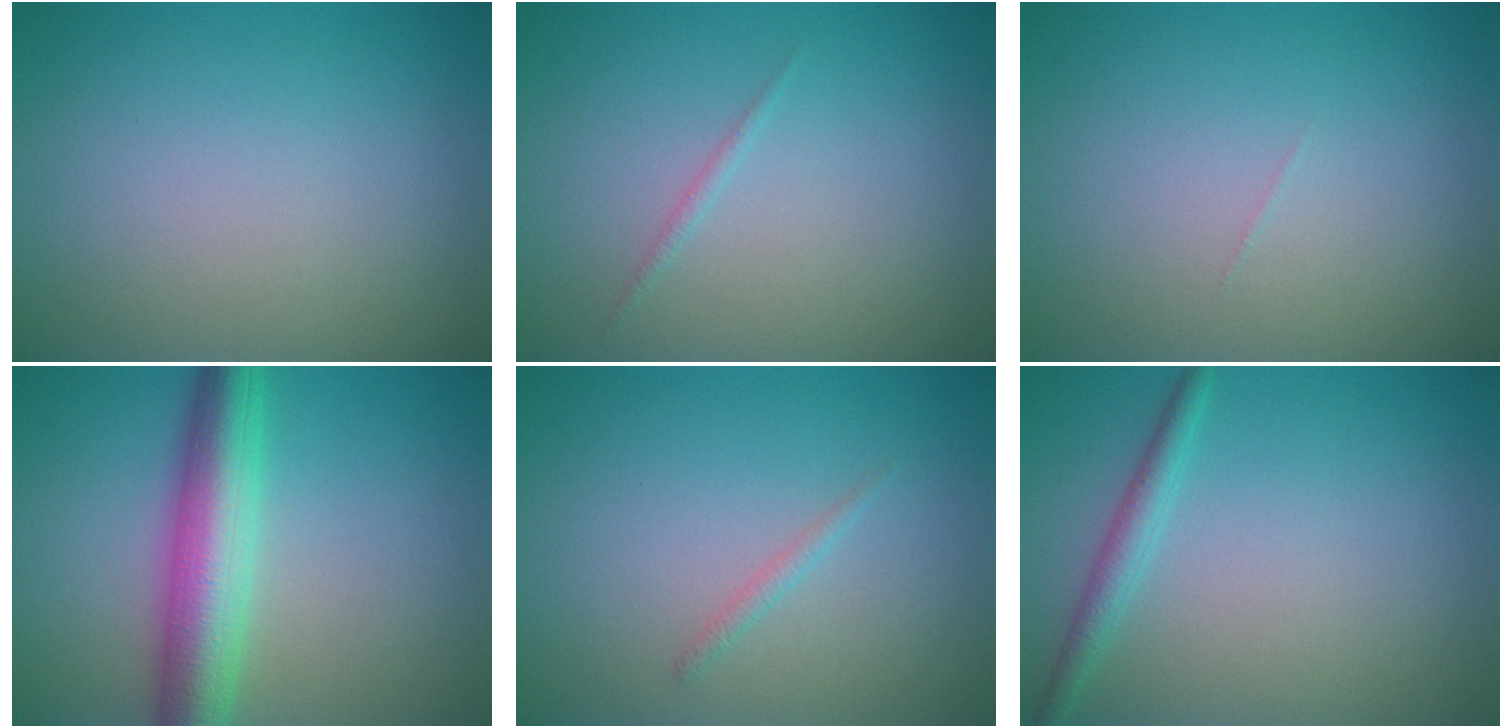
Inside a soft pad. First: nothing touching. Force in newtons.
{"total": 0.5, "press": 0.5, "slide": 0.0}
{"total": 0.0}
{"total": 7.0, "press": 7.0, "slide": 0.1}
{"total": 0.7, "press": 0.7, "slide": 0.0}
{"total": 2.0, "press": 2.0, "slide": 0.1}